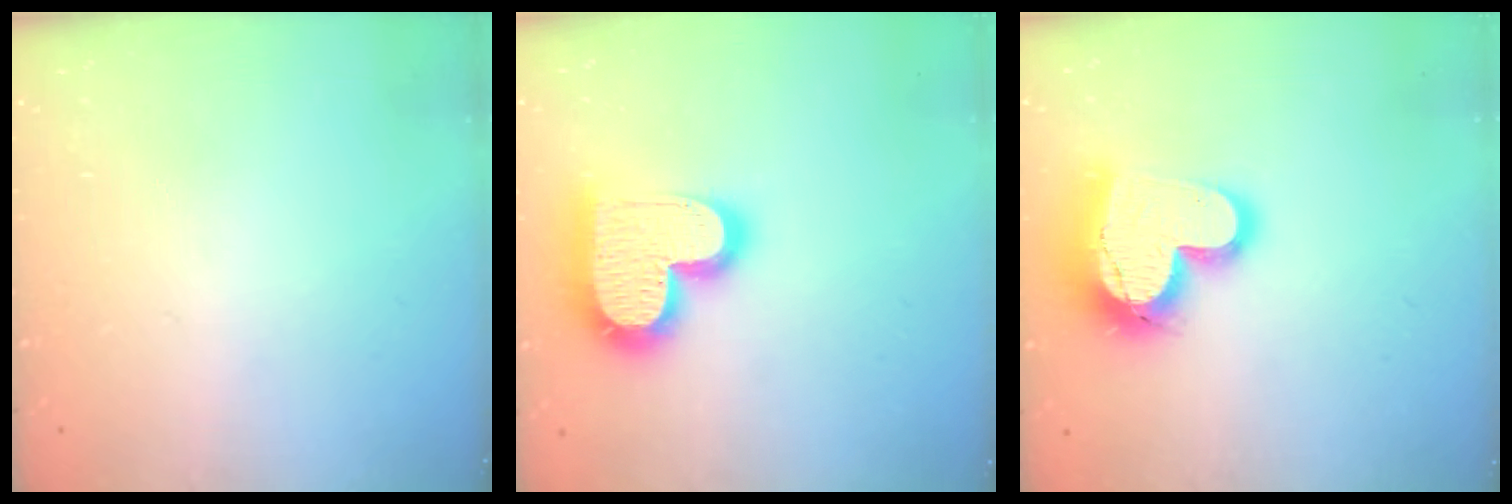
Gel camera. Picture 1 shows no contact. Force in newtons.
{"total": 19.5, "press": 19.5, "slide": 1.5}
{"total": 17.1, "press": 17.0, "slide": 1.5}